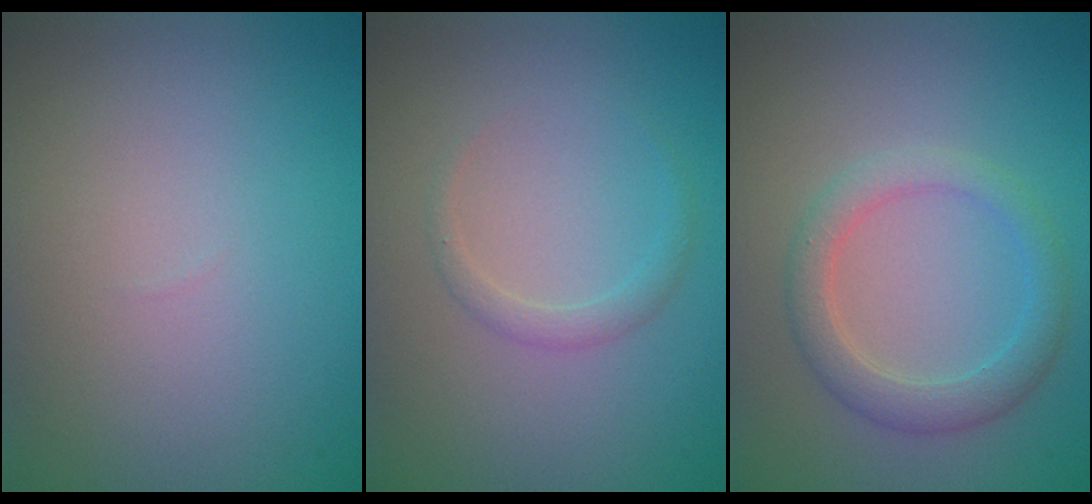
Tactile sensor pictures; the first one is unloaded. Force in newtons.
{"total": 1.2, "press": 1.2, "slide": 0.1}
{"total": 2.9, "press": 2.9, "slide": 0.2}